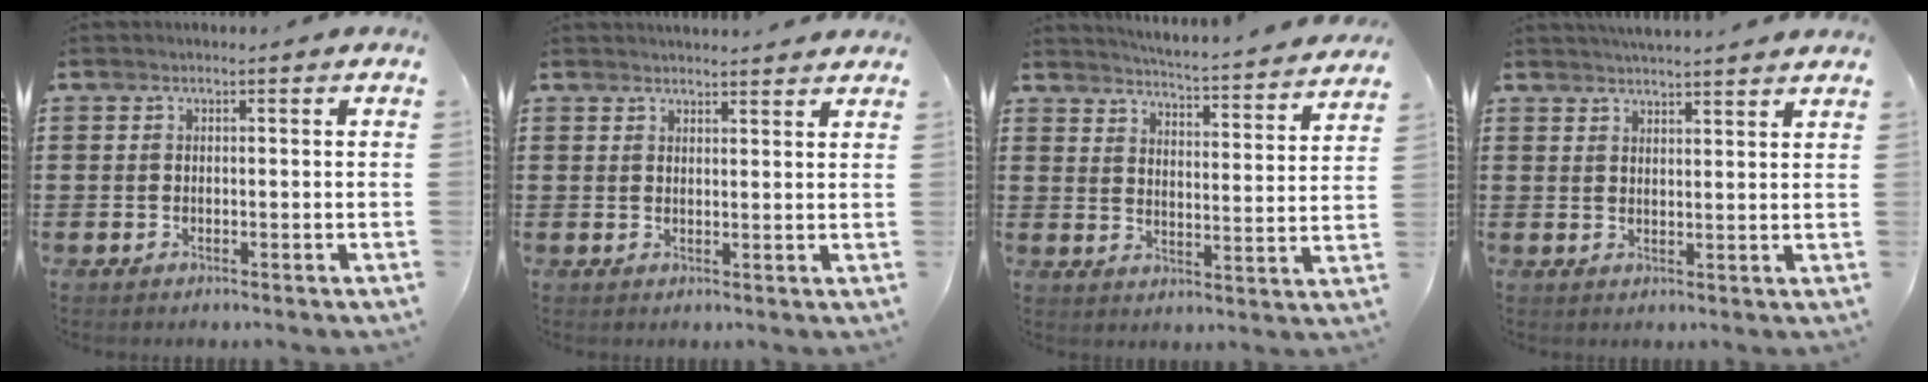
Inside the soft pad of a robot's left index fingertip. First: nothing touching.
{"total": 2.0, "force": [2.0, 0.0, 0.1], "torque": [-0.006, -0.001, 0.039]}
{"total": 4.0, "force": [3.9, -0.9, 0.6], "torque": [-0.026, -0.045, 0.058]}
{"total": 2.9, "force": [2.9, -0.4, 0.2], "torque": [-0.012, -0.010, 0.053]}